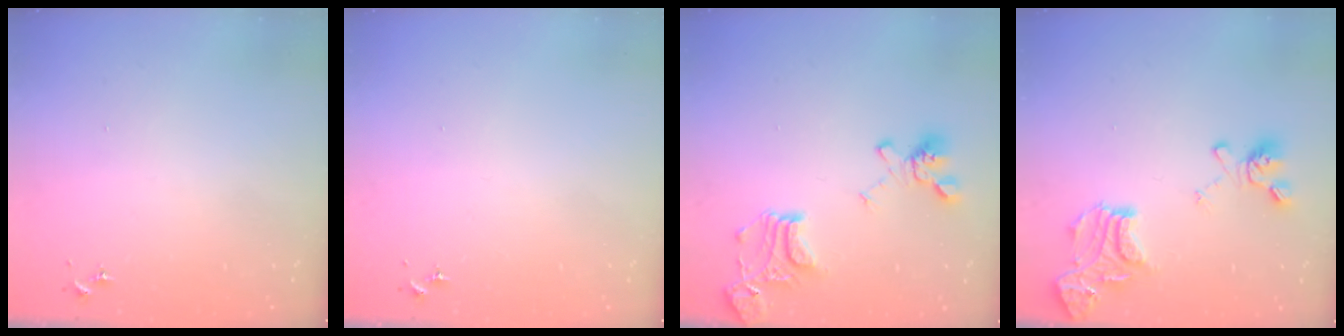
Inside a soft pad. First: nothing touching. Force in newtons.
{"total": 0.0}
{"total": 18.3, "press": 18.2, "slide": 1.7}
{"total": 17.7, "press": 17.7, "slide": 1.6}